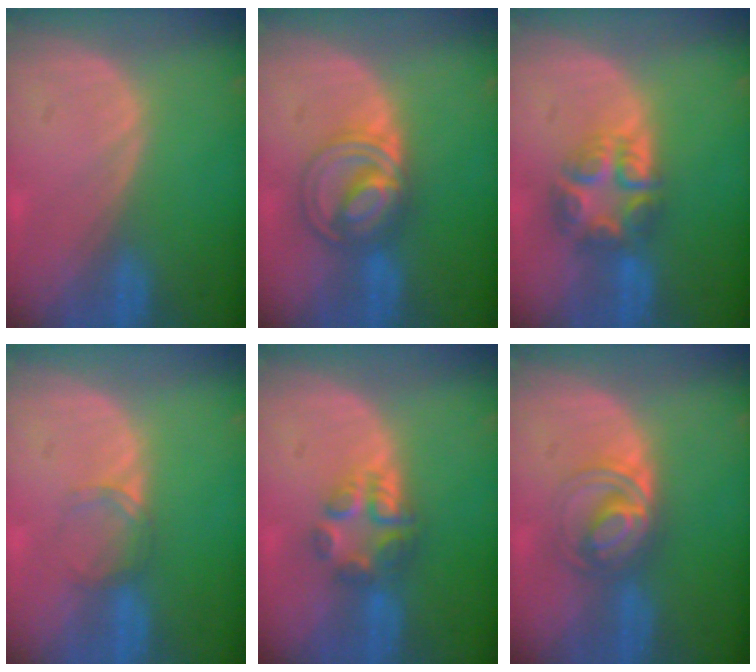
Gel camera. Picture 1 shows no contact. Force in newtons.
{"total": 6.8, "press": 6.8, "slide": 0.3}
{"total": 7.6, "press": 6.6, "slide": 3.9}
{"total": 2.2, "press": 2.2, "slide": 0.2}
{"total": 6.0, "press": 5.2, "slide": 3.1}
{"total": 6.0, "press": 5.6, "slide": 2.1}